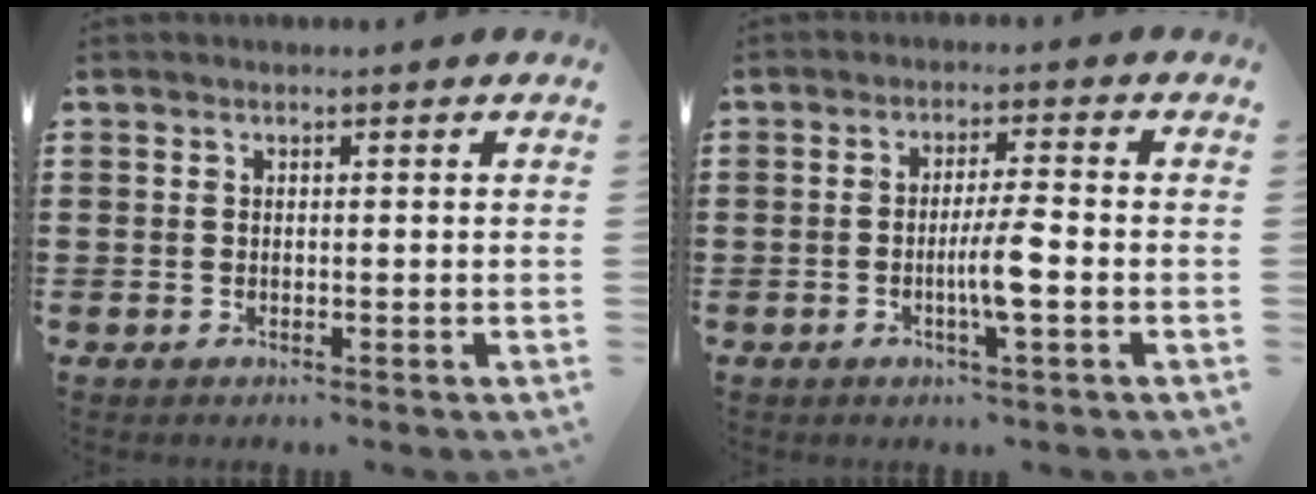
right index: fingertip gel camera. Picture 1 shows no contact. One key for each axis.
{"total": 5.0, "fx": -1.4, "fy": -0.1, "fz": 4.7, "tx": -0.091, "ty": -0.012, "tz": -0.029}